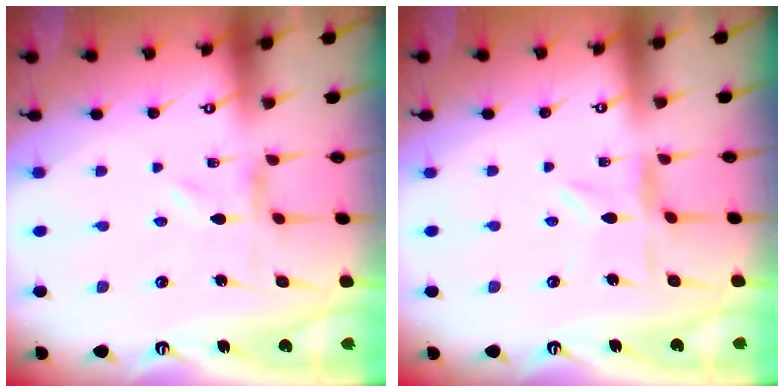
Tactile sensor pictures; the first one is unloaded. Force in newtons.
{"total": 2.4, "press": 2.4, "slide": 0.3}